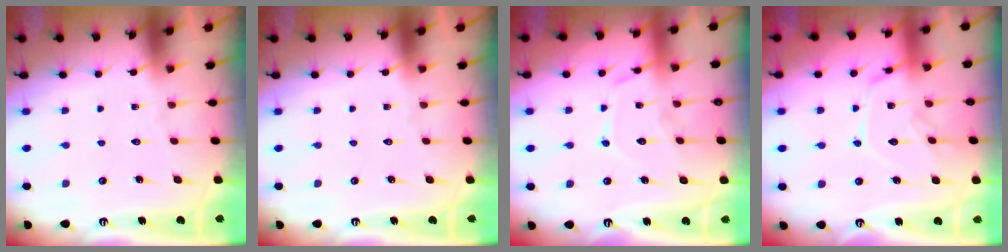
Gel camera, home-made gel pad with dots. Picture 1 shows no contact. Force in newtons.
{"total": 0.0}
{"total": 11.8, "press": 11.7, "slide": 0.8}
{"total": 12.3, "press": 12.3, "slide": 0.9}